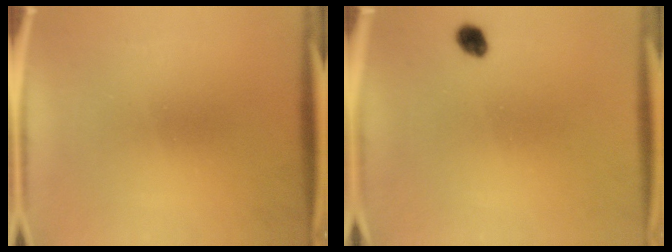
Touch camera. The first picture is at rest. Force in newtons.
{"total": 2.0}